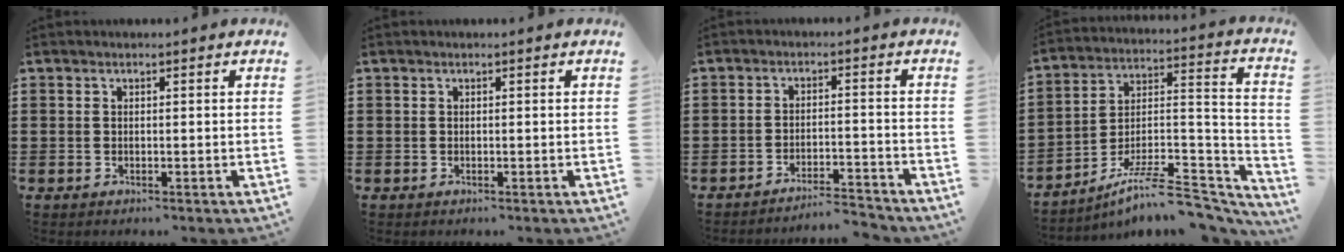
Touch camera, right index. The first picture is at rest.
{"total": 0.0}
{"total": 3.9, "force": [-3.9, -0.1, 0.7], "torque": [-0.016, -0.002, -0.081]}
{"total": 9.3, "force": [-7.4, 2.0, 5.3], "torque": [-0.080, 0.014, -0.141]}